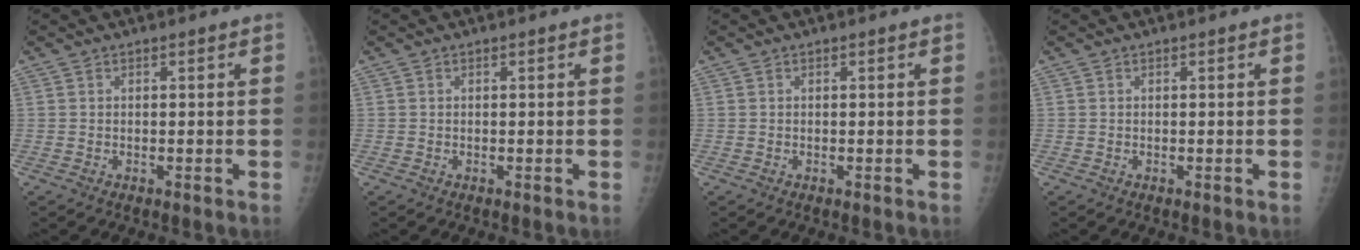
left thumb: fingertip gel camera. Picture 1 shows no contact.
{"total": 0.0}
{"total": 0.0}
{"total": 0.0}